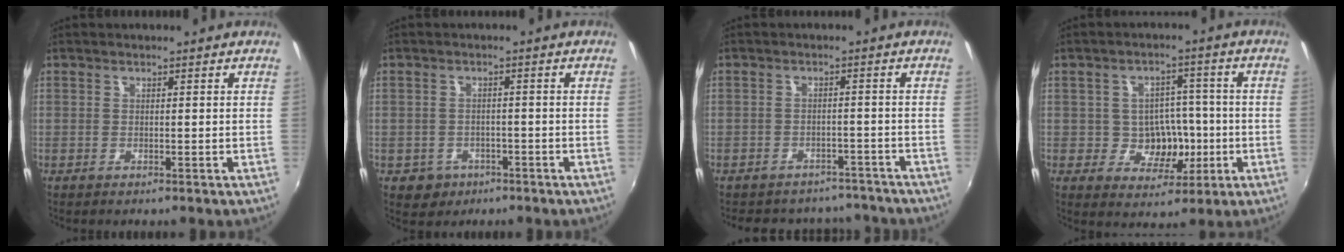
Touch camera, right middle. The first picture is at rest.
{"total": 4.9, "force": [-2.2, 4.3, 1.2], "torque": [-0.038, -0.002, -0.026]}
{"total": 13.0, "force": [-11.1, 5.8, 3.4], "torque": [-0.081, 0.013, -0.133]}
{"total": 7.5, "force": [-1.2, 6.6, 3.4], "torque": [-0.064, 0.010, -0.005]}